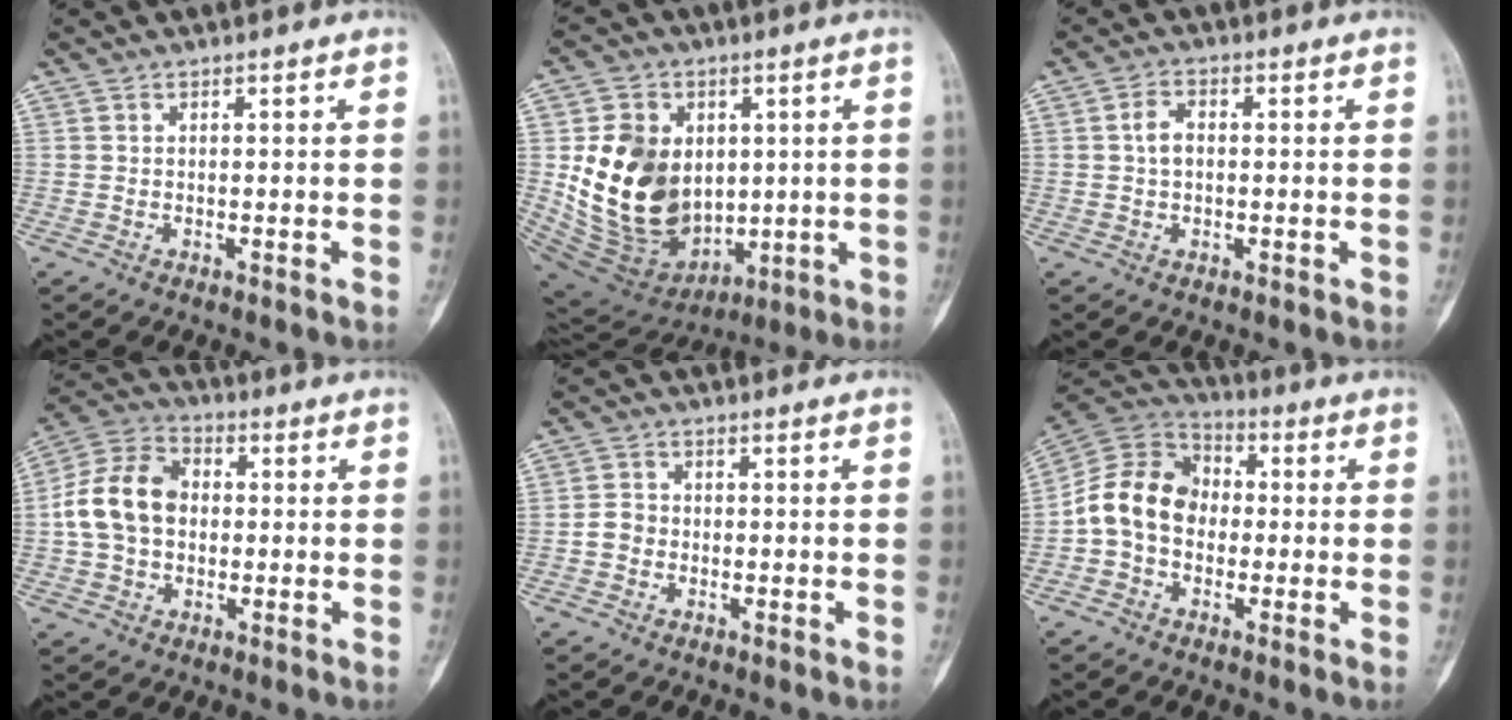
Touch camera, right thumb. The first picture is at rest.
{"total": 20.7, "force": [1.3, 15.8, 13.4], "torque": [-0.203, -0.011, 0.055]}
{"total": 3.8, "force": [0.1, 2.7, 2.7], "torque": [-0.046, 0.012, -0.005]}
{"total": 12.9, "force": [0.0, 9.7, 8.5], "torque": [-0.144, 0.033, -0.010]}
{"total": 3.1, "force": [-0.9, 2.6, 1.3], "torque": [-0.013, 0.010, -0.023]}
{"total": 12.8, "force": [-1.5, 10.1, 7.7], "torque": [-0.122, 0.037, -0.043]}